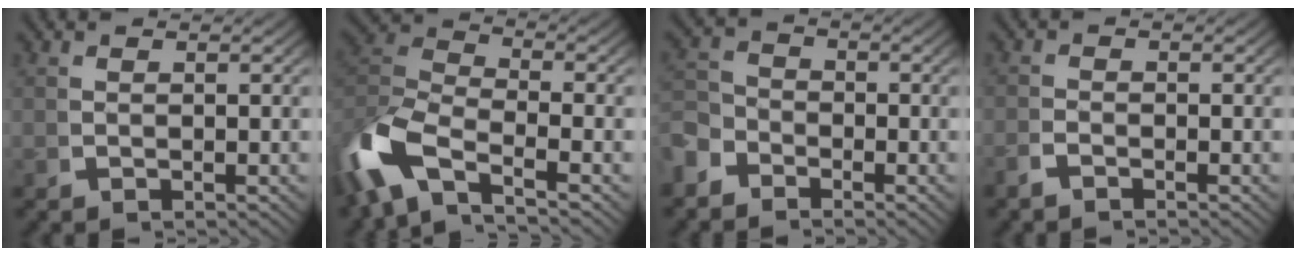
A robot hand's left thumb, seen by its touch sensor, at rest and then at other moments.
{"total": 9.9, "force": [-2.7, 6.9, 6.7], "torque": [-0.178, -0.025, -0.045]}
{"total": 3.8, "force": [-1.5, 3.1, 1.7], "torque": [-0.034, -0.011, -0.029]}
{"total": 1.2, "force": [-1.1, 0.5, 0.3], "torque": [-0.002, -0.002, -0.027]}